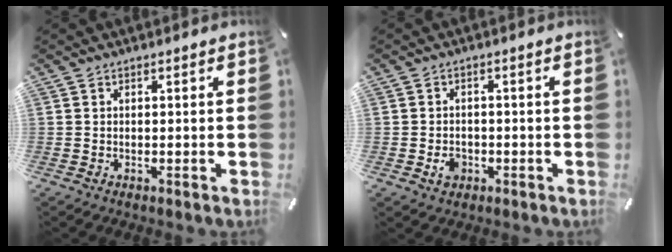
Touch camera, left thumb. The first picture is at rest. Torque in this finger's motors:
{"motor_torque": [-0.03, 0.05, 0.01, 0.01, 0.03]}